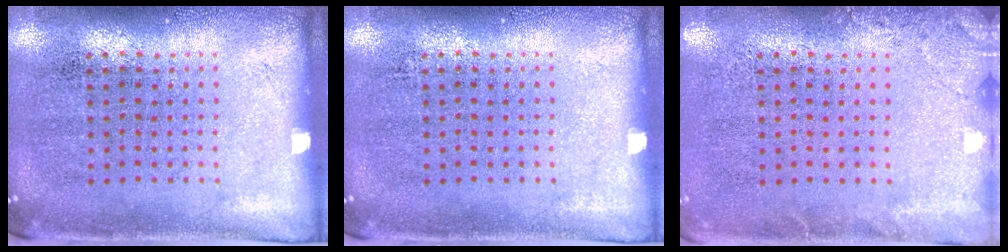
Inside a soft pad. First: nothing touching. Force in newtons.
{"total": 0.0}
{"total": 1.7, "press": 1.7, "slide": 0.3}